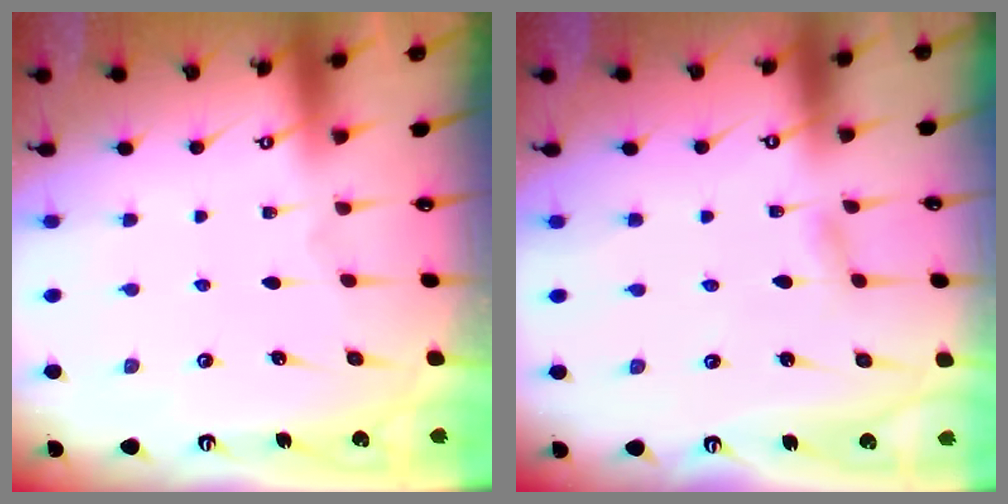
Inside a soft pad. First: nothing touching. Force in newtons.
{"total": 2.9, "press": 2.9, "slide": 0.4}